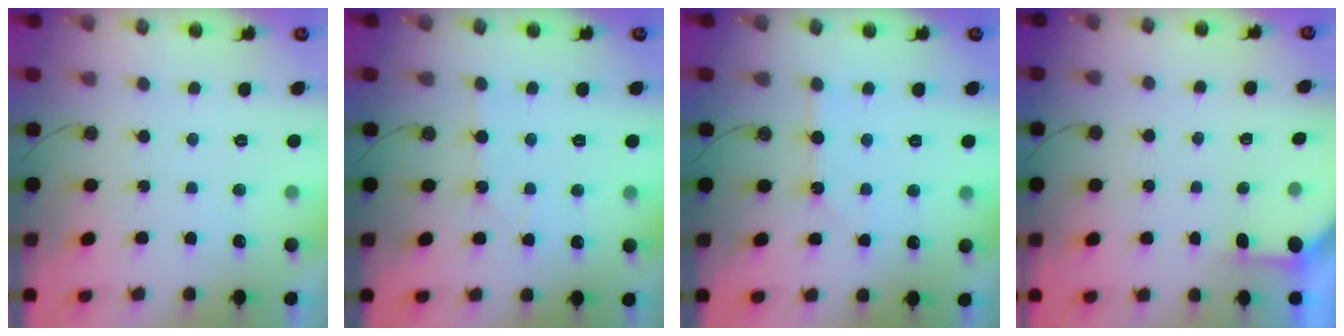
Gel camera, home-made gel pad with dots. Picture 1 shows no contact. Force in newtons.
{"total": 3.6, "press": 3.6, "slide": 0.6}
{"total": 2.1, "press": 2.1, "slide": 0.3}
{"total": 1.9, "press": 1.9, "slide": 0.3}